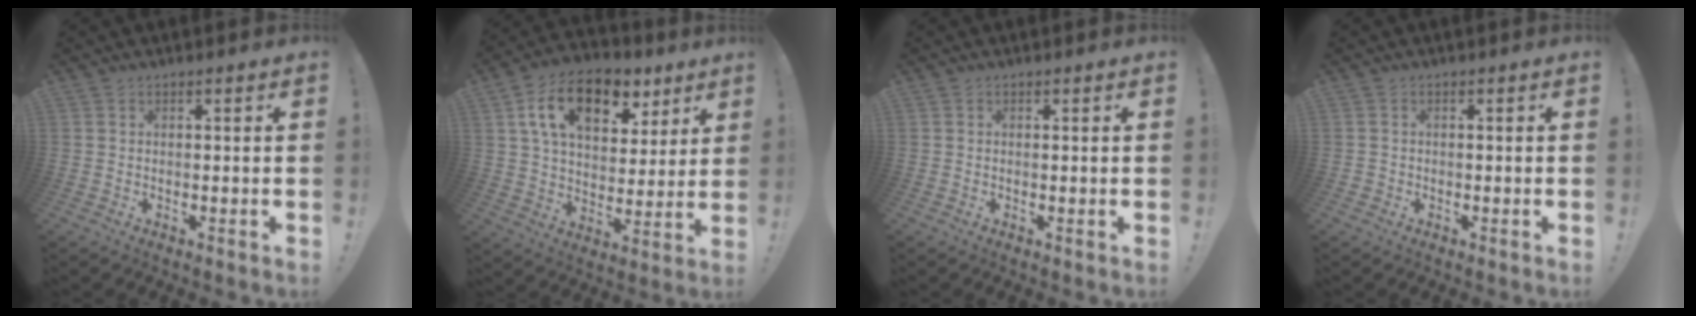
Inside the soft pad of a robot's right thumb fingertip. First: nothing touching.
{"total": 17.3, "force": [8.7, 10.4, 10.8], "torque": [-0.171, -0.032, 0.156]}
{"total": 0.0}
{"total": 1.0, "force": [-0.5, 0.8, 0.2], "torque": [-0.003, 0.003, -0.009]}